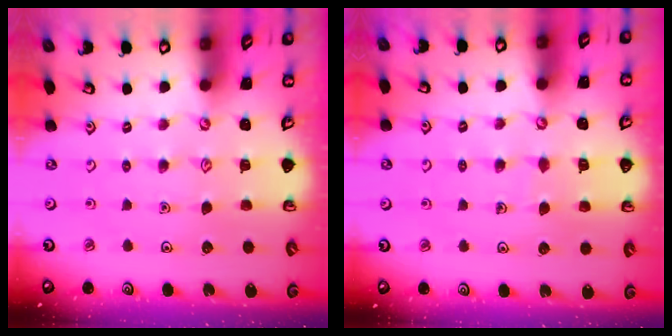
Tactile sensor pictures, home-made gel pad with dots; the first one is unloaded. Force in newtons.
{"total": 5.1, "press": 5.1, "slide": 0.5}